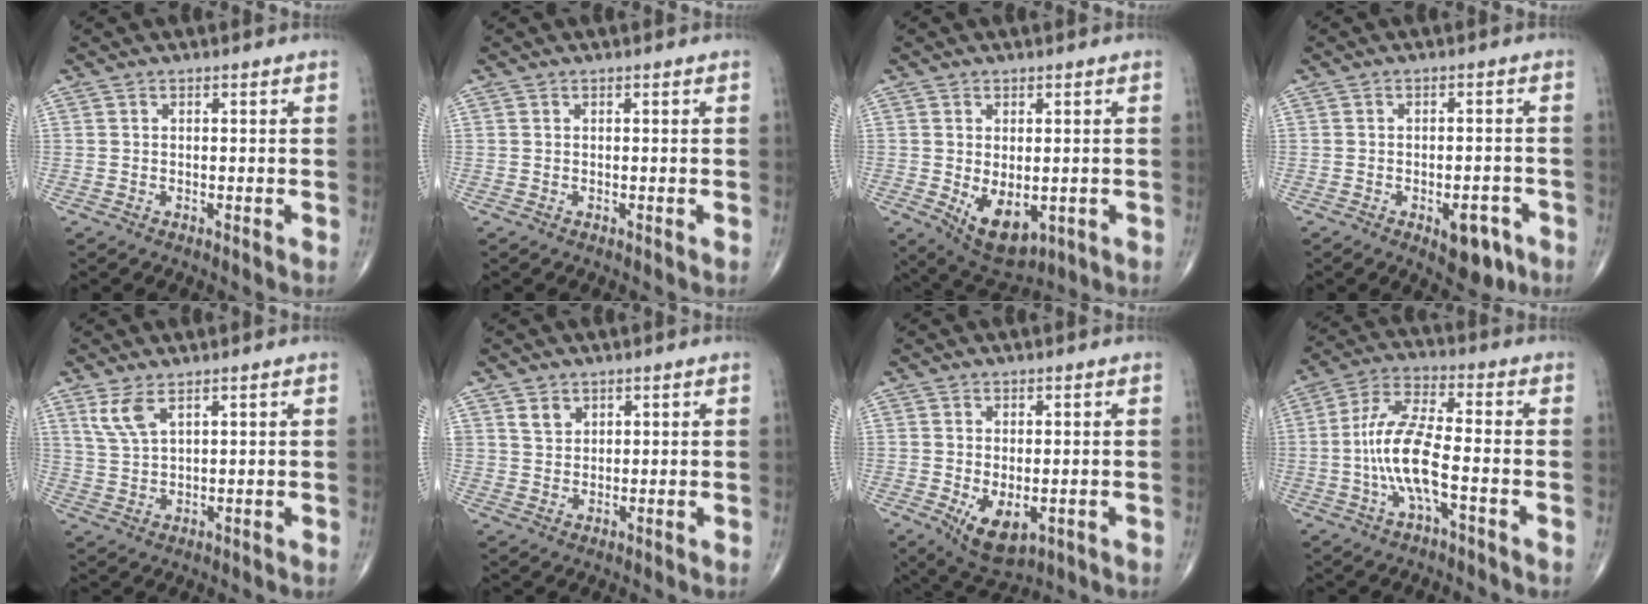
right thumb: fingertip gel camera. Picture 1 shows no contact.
{"total": 0.0}
{"total": 8.7, "force": [-1.6, 4.9, 7.1], "torque": [-0.100, -0.013, -0.005]}
{"total": 6.6, "force": [-3.2, 3.3, 4.8], "torque": [-0.044, 0.014, -0.036]}
{"total": 4.8, "force": [2.9, 1.7, 3.5], "torque": [-0.078, -0.011, 0.069]}
{"total": 2.9, "force": [1.8, 2.1, 0.9], "torque": [0.001, -0.015, 0.035]}
{"total": 7.3, "force": [-1.7, 3.9, 5.9], "torque": [-0.094, -0.014, -0.013]}
{"total": 11.3, "force": [-2.6, 3.2, 10.5], "torque": [-0.230, 0.032, -0.051]}